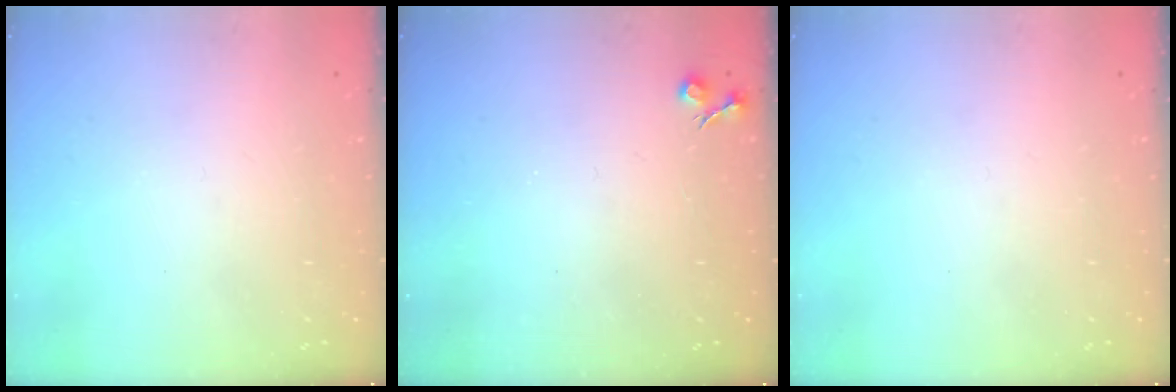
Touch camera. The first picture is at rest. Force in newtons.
{"total": 4.1, "press": 4.0, "slide": 0.6}
{"total": 0.0}